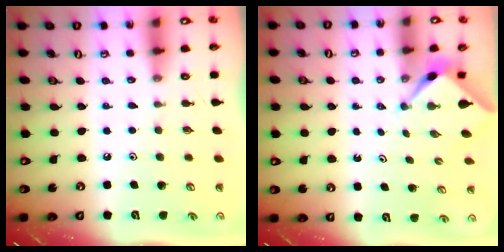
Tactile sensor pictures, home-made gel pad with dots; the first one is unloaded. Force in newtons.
{"total": 2.2, "press": 2.2, "slide": 0.2}